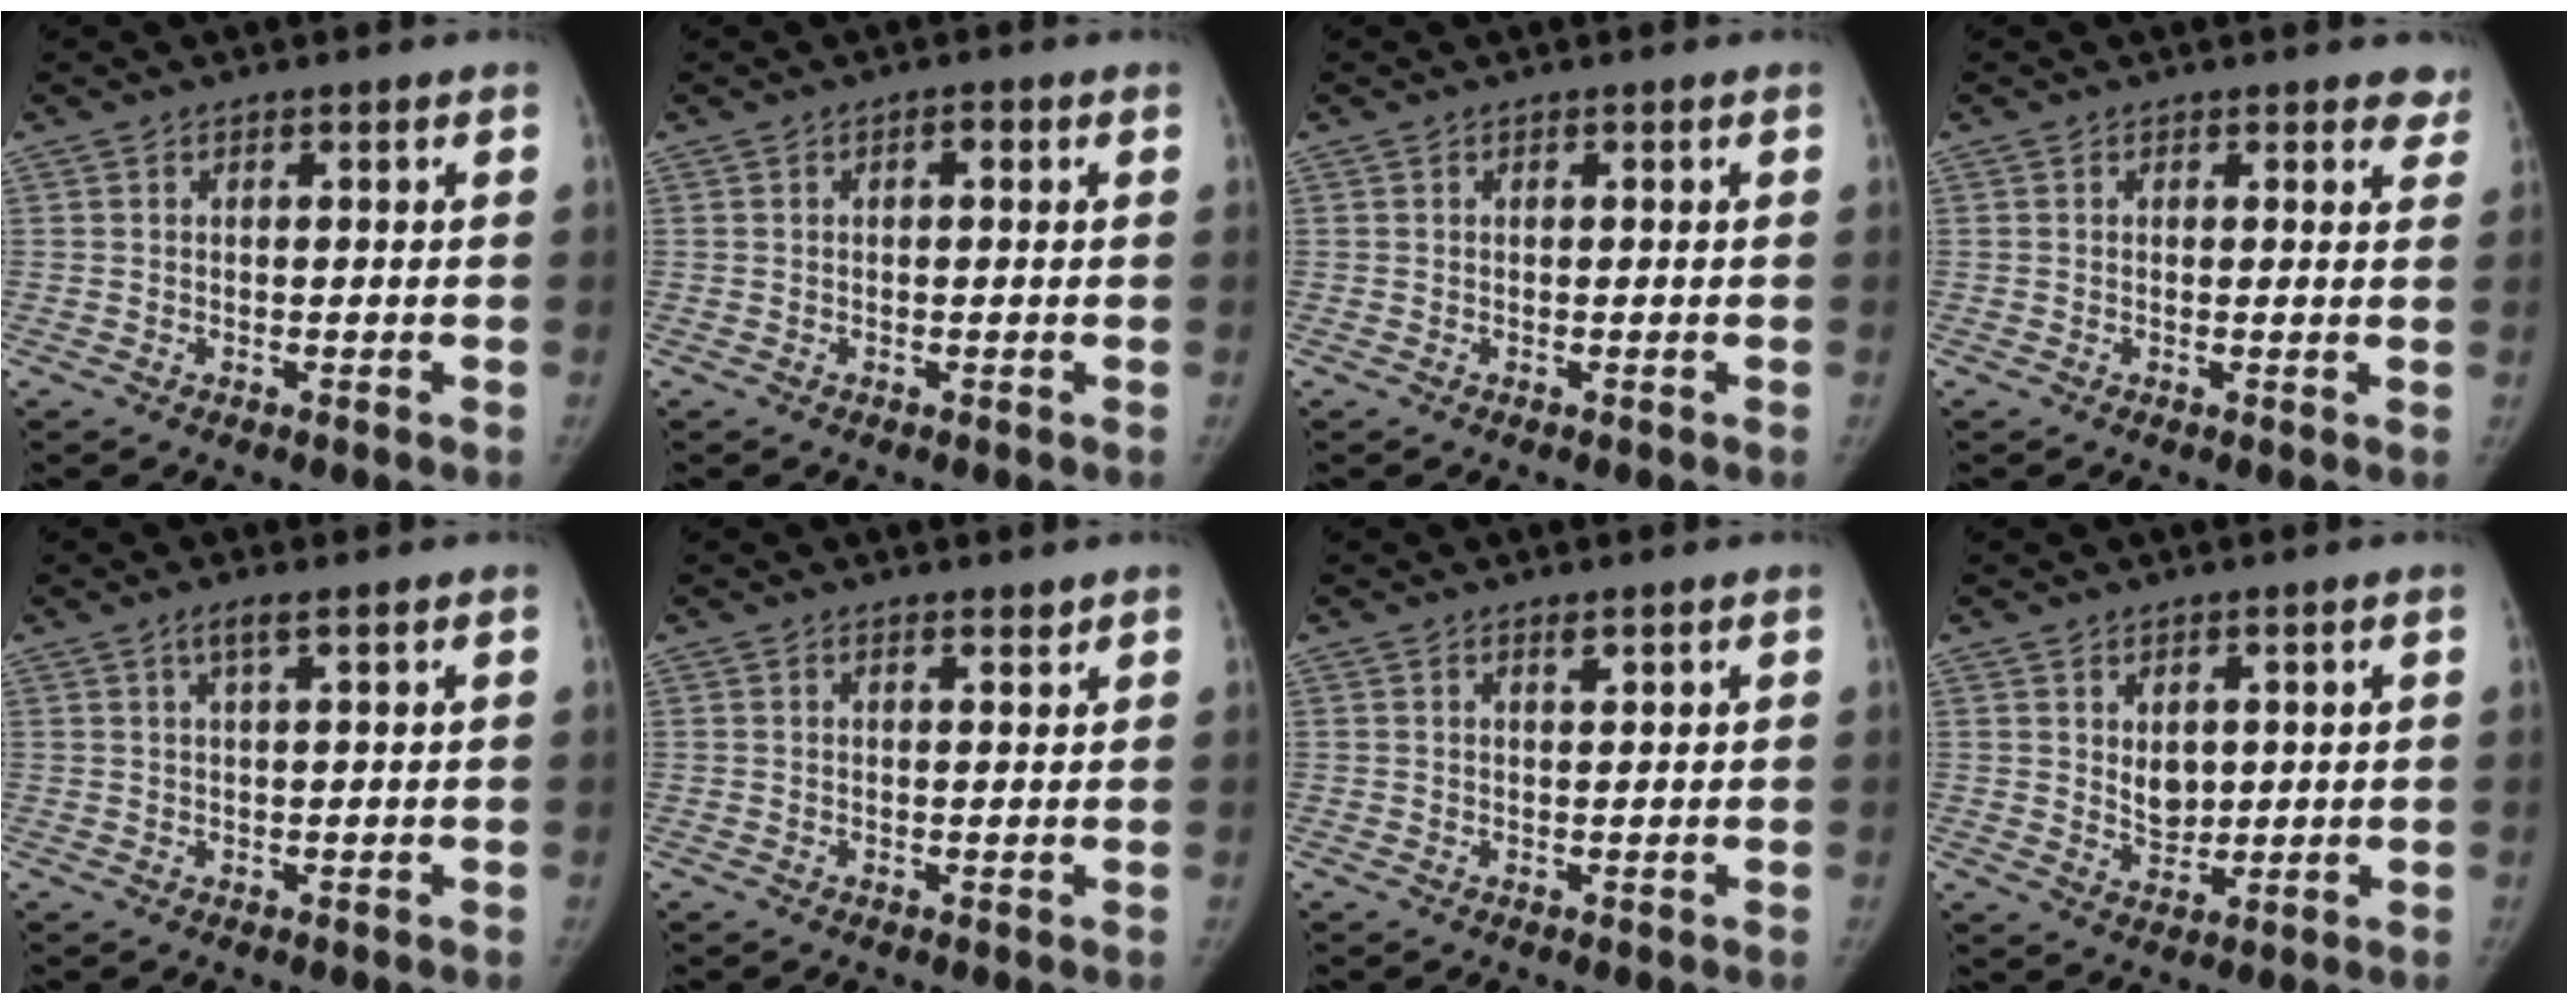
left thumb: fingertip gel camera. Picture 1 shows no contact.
{"total": 1.4, "force": [0.4, 0.6, 1.2], "torque": [-0.016, 0.004, 0.002]}
{"total": 0.0}
{"total": 3.3, "force": [2.8, 1.5, 1.0], "torque": [0.023, -0.011, 0.016]}
{"total": 2.0, "force": [1.2, 0.1, 1.6], "torque": [-0.037, 0.001, 0.025]}
{"total": 1.2, "force": [1.1, 0.3, 0.4], "torque": [-0.003, -0.009, 0.016]}
{"total": 1.0, "force": [0.8, 0.2, 0.6], "torque": [-0.008, -0.007, 0.015]}
{"total": 4.4, "force": [1.3, 3.2, 2.8], "torque": [-0.029, -0.015, 0.031]}